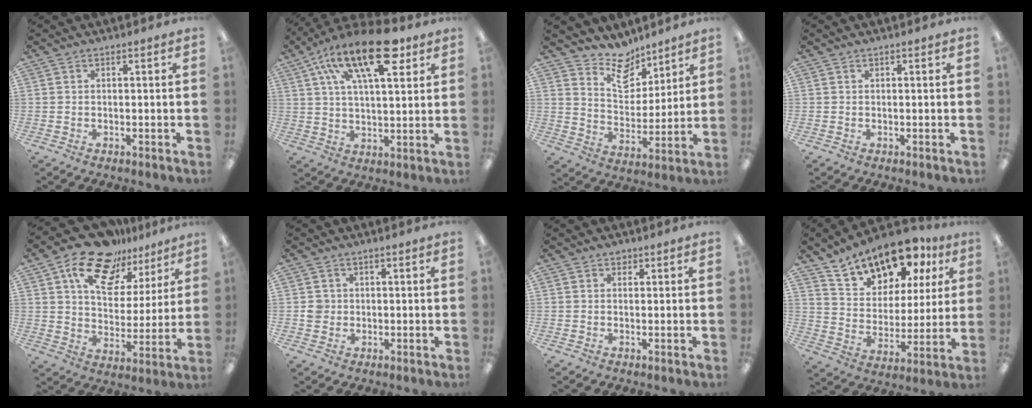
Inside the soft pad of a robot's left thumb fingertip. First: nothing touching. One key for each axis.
{"total": 21.2, "fx": 11.1, "fy": 8.8, "fz": 15.7, "tx": -0.260, "ty": -0.039, "tz": 0.180}
{"total": 11.4, "fx": 9.6, "fy": 5.5, "fz": 2.9, "tx": -0.048, "ty": -0.068, "tz": 0.180}
{"total": 0.0}
{"total": 17.0, "fx": 11.9, "fy": 9.1, "fz": 7.9, "tx": -0.147, "ty": -0.066, "tz": 0.214}
{"total": 2.7, "fx": 0.1, "fy": 2.7, "fz": 0.6, "tx": -0.006, "ty": 0.002, "tz": -0.002}
{"total": 1.1, "fx": 0.7, "fy": 0.8, "fz": 0.3, "tx": 0.002, "ty": -0.002, "tz": 0.011}
{"total": 15.2, "fx": 12.1, "fy": 7.3, "fz": 5.7, "tx": -0.108, "ty": -0.075, "tz": 0.217}